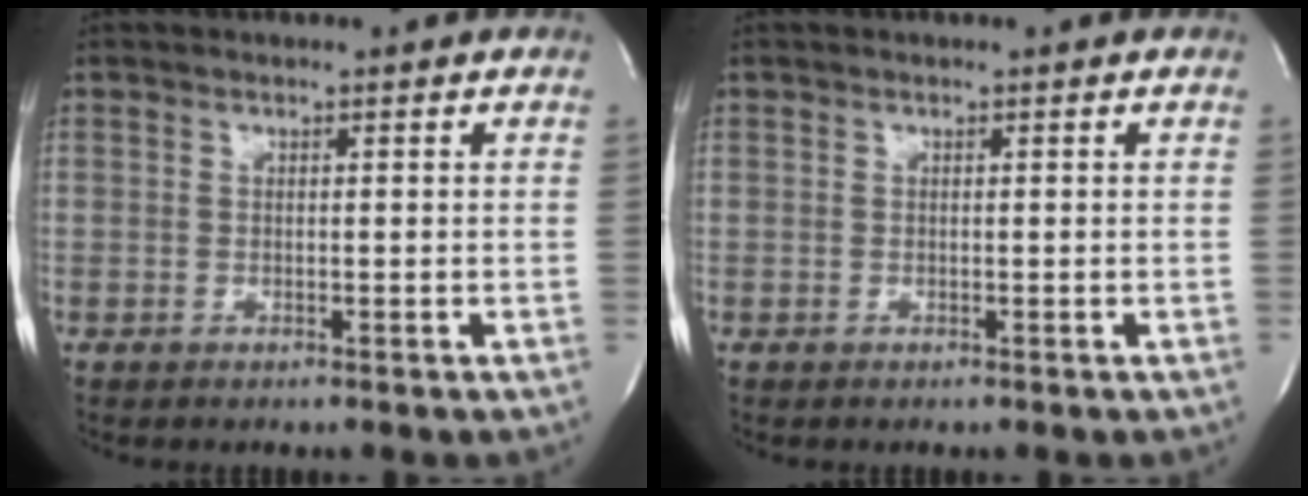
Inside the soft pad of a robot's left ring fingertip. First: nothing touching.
{"total": 0.0}